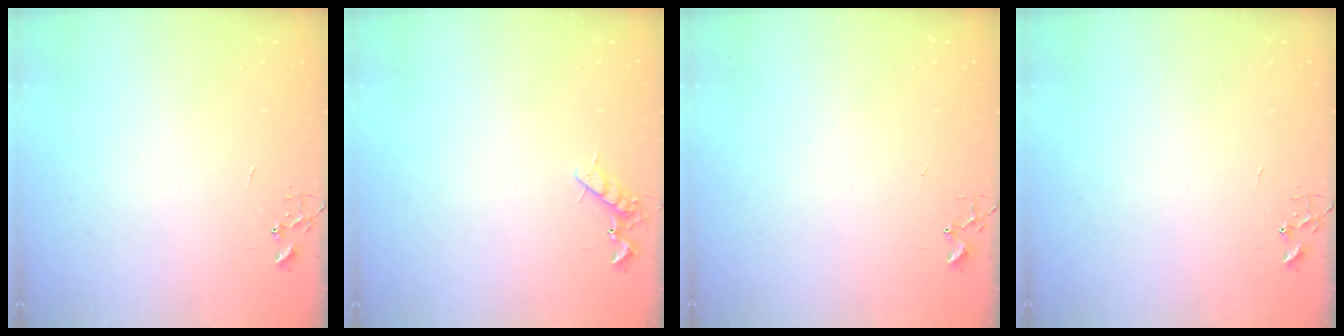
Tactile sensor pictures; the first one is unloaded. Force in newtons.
{"total": 7.4, "press": 7.3, "slide": 1.0}
{"total": 7.5, "press": 7.5, "slide": 0.7}
{"total": 0.0}